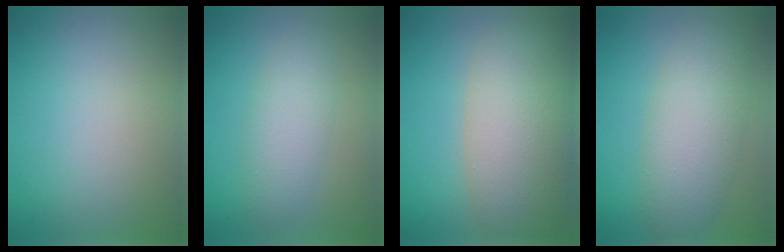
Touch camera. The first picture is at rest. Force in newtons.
{"total": 3.2, "press": 3.2, "slide": 0.2}
{"total": 9.3, "press": 9.3, "slide": 0.5}
{"total": 5.8, "press": 5.8, "slide": 0.1}